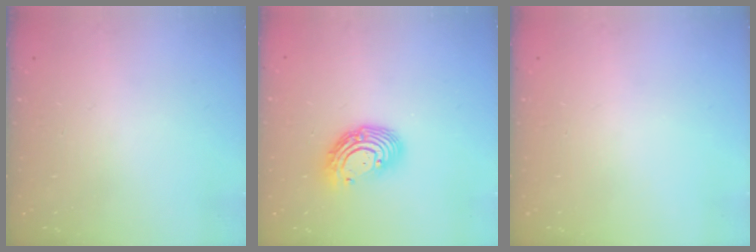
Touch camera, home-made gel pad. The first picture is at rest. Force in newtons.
{"total": 10.7, "press": 10.6, "slide": 0.9}
{"total": 0.0}